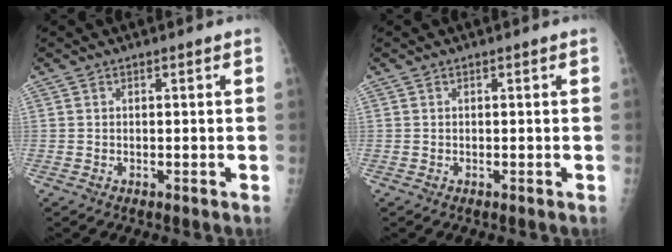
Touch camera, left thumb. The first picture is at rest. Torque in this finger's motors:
{"motor_torque": [0.00, 0.00, 0.00, 0.00, 0.00]}